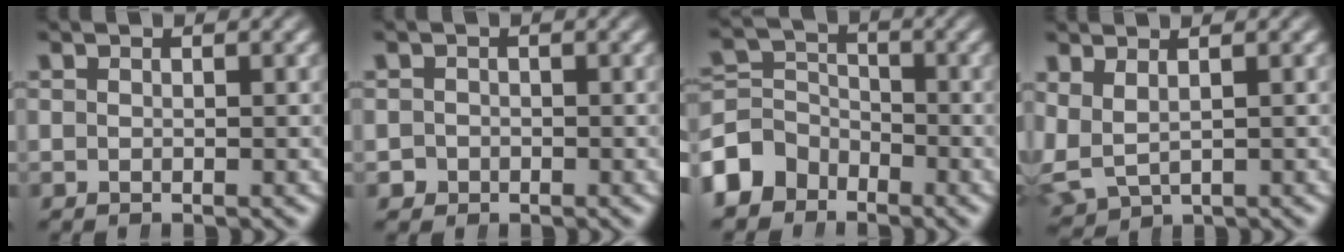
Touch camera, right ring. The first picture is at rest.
{"total": 2.4, "force": [-1.4, 2.0, -0.1], "torque": [-0.003, -0.018, -0.016]}
{"total": 6.0, "force": [-2.5, 5.1, 2.0], "torque": [-0.048, -0.028, -0.036]}
{"total": 4.8, "force": [0.6, 4.3, 2.0], "torque": [-0.089, -0.026, 0.026]}